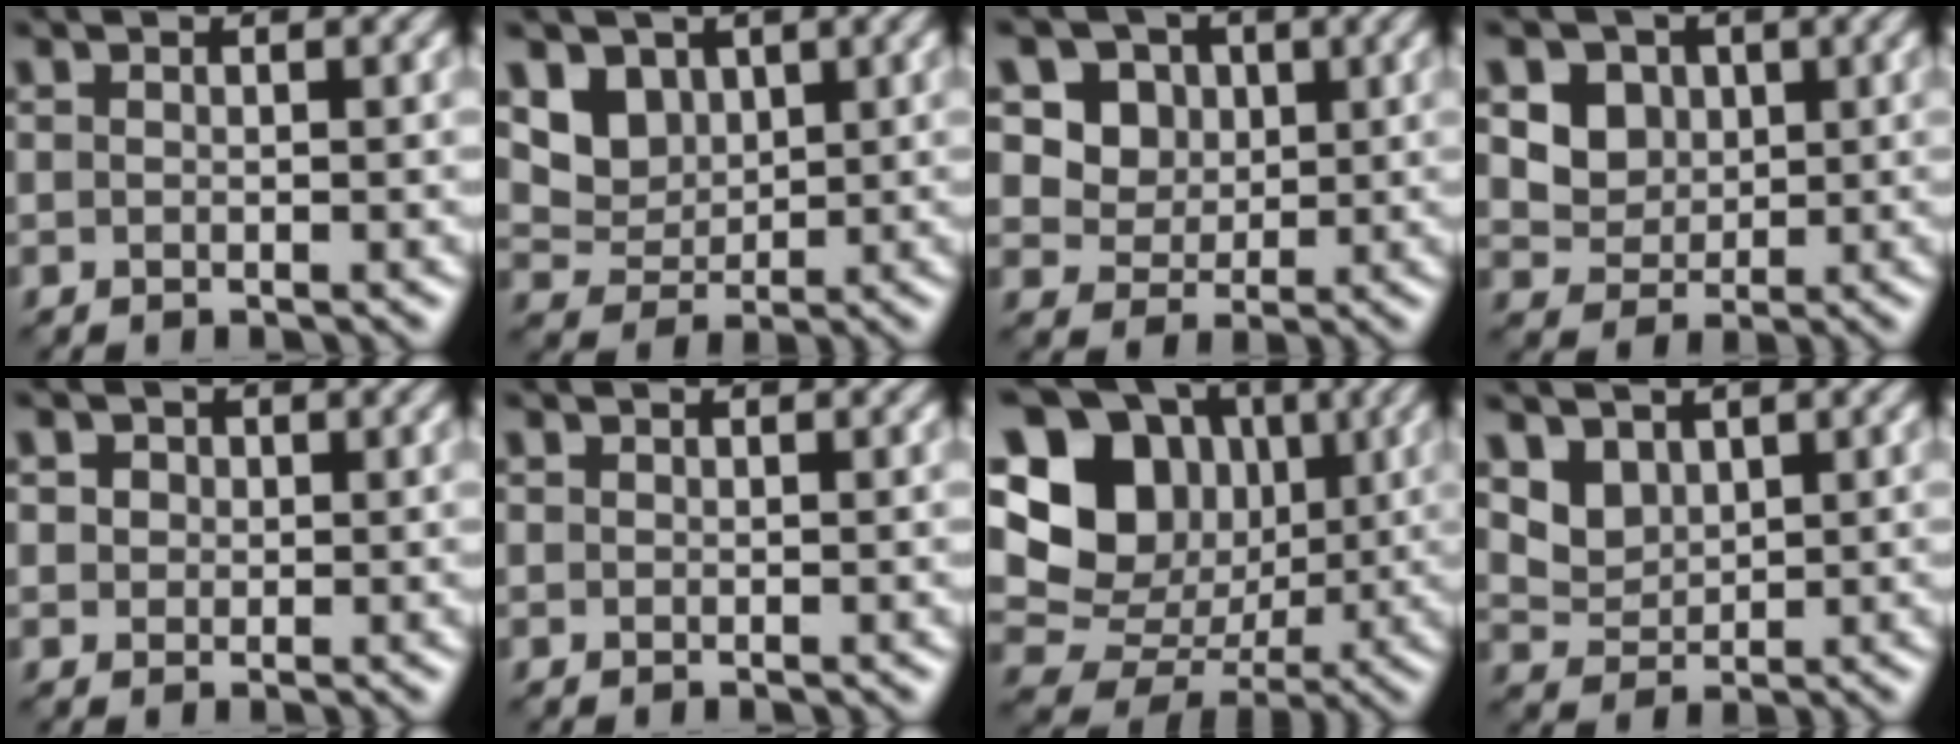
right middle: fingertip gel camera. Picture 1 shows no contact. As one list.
[{"total": 4.7, "force": [2.4, 3.4, 2.1], "torque": [-0.065, -0.018, 0.062]}, {"total": 7.0, "force": [2.9, 5.6, 2.9], "torque": [-0.064, -0.009, 0.048]}, {"total": 4.1, "force": [1.4, 3.5, 1.7], "torque": [-0.047, -0.014, 0.039]}, {"total": 2.6, "force": [1.1, 2.1, 1.1], "torque": [-0.027, 0.006, 0.015]}, {"total": 0.0}, {"total": 18.1, "force": [4.4, 15.6, 8.1], "torque": [-0.195, 0.045, 0.057]}, {"total": 3.2, "force": [2.0, 2.2, 1.3], "torque": [-0.038, -0.017, 0.057]}]